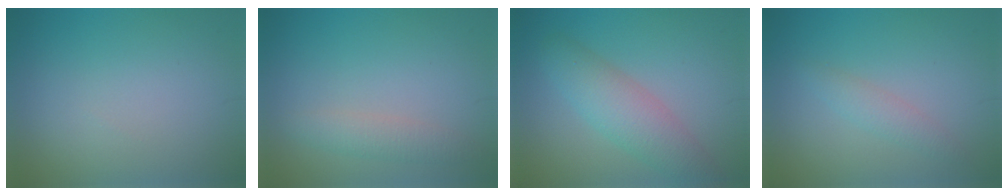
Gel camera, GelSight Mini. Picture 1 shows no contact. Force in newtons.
{"total": 2.0, "press": 2.0, "slide": 0.1}
{"total": 4.6, "press": 4.6, "slide": 0.3}
{"total": 1.6, "press": 1.6, "slide": 0.1}